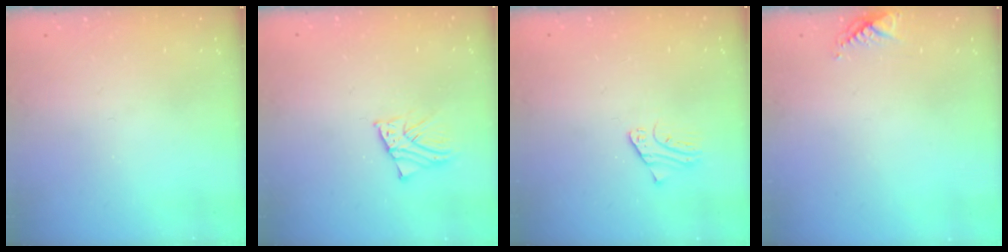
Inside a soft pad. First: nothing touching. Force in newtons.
{"total": 2.3, "press": 2.3, "slide": 0.1}
{"total": 2.2, "press": 2.2, "slide": 0.2}
{"total": 5.8, "press": 5.8, "slide": 0.5}